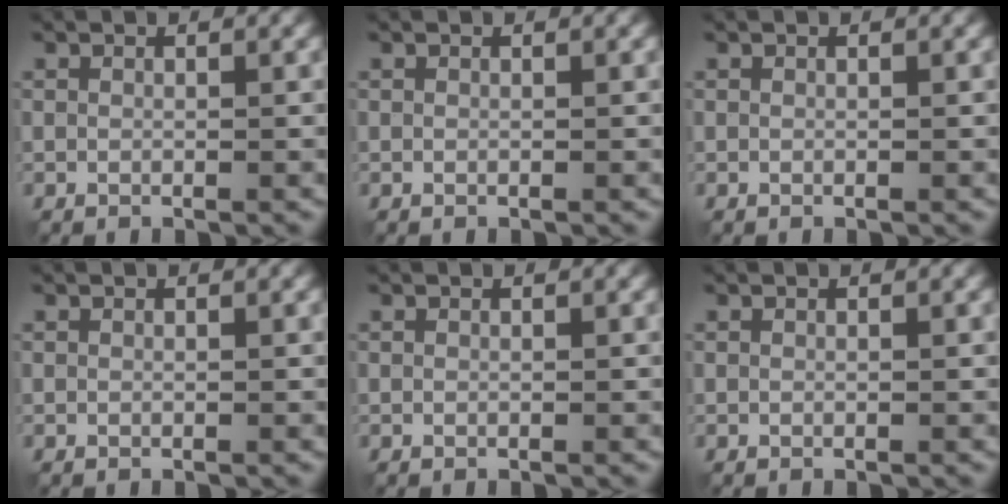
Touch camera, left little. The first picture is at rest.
{"total": 0.0}
{"total": 0.0}
{"total": 0.0}
{"total": 0.0}
{"total": 0.0}